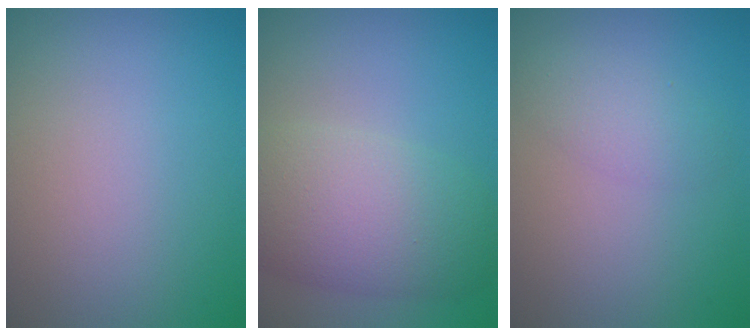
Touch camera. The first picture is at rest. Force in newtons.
{"total": 7.1, "press": 7.1, "slide": 0.3}
{"total": 1.9, "press": 1.9, "slide": 0.1}